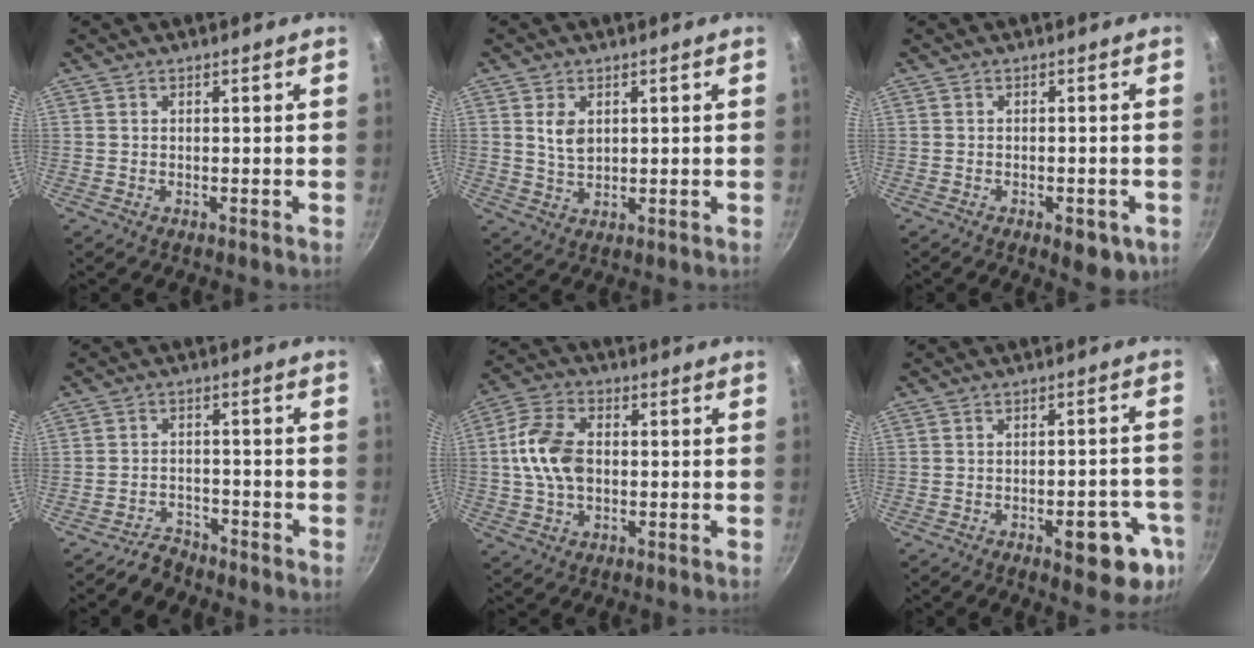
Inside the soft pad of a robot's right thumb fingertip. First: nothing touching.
{"total": 4.3, "force": [1.3, 2.9, 3.0], "torque": [-0.047, -0.009, 0.027]}
{"total": 5.2, "force": [-2.3, 2.5, 4.0], "torque": [-0.038, 0.009, -0.022]}
{"total": 3.9, "force": [-3.5, 1.7, 0.3], "torque": [0.007, 0.037, -0.060]}
{"total": 10.9, "force": [0.1, 7.2, 8.2], "torque": [-0.155, 0.019, -0.007]}
{"total": 11.0, "force": [-4.8, 4.6, 8.8], "torque": [-0.069, 0.025, -0.057]}